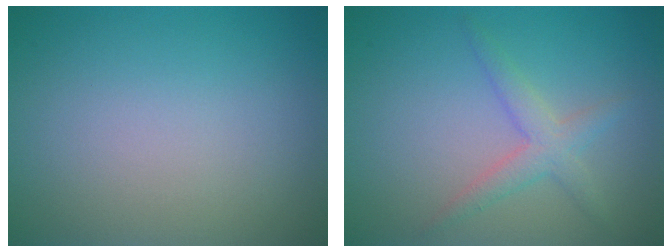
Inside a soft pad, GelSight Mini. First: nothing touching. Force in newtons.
{"total": 2.4, "press": 2.4, "slide": 0.1}